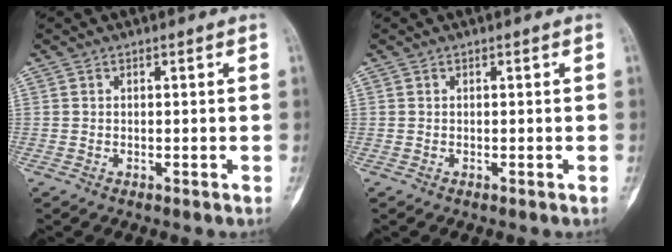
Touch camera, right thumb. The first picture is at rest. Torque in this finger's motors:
{"motor_torque": [0.22, 0.14, 0.07, -0.16, -0.04]}